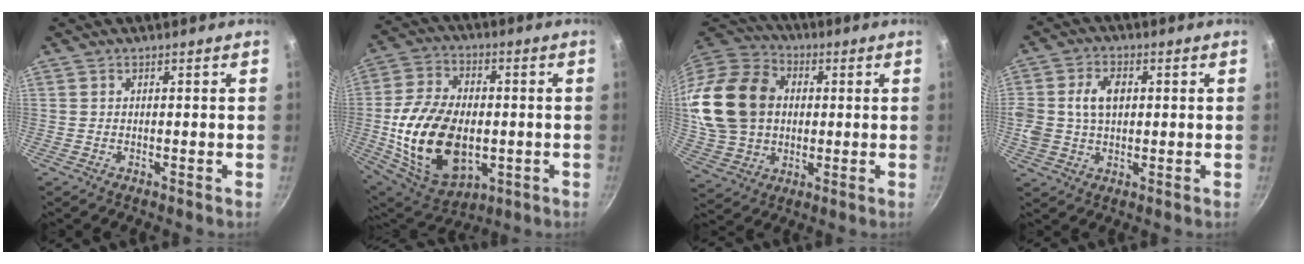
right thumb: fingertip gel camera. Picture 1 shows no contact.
{"total": 21.6, "force": [-2.5, 13.8, 16.4], "torque": [-0.292, 0.007, -0.028]}
{"total": 21.0, "force": [2.2, 16.5, 12.9], "torque": [-0.235, 0.025, 0.046]}
{"total": 9.0, "force": [1.3, 6.3, 6.3], "torque": [-0.107, 0.011, 0.019]}